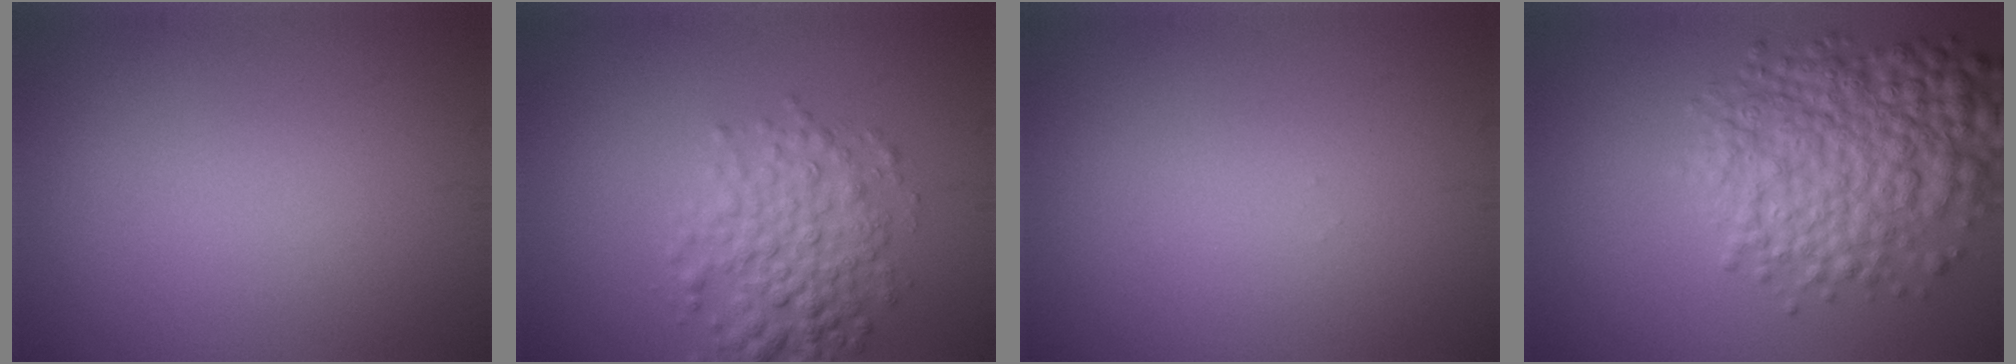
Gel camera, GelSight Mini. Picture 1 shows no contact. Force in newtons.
{"total": 4.4, "press": 4.4, "slide": 0.0}
{"total": 0.0}
{"total": 8.0, "press": 8.0, "slide": 0.2}